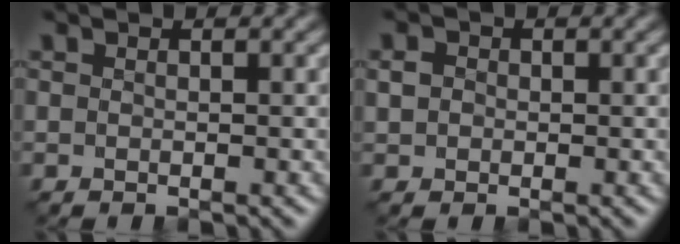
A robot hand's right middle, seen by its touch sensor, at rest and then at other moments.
{"total": 1.2, "force": [0.1, 1.1, 0.5], "torque": [-0.006, 0.000, -0.002]}